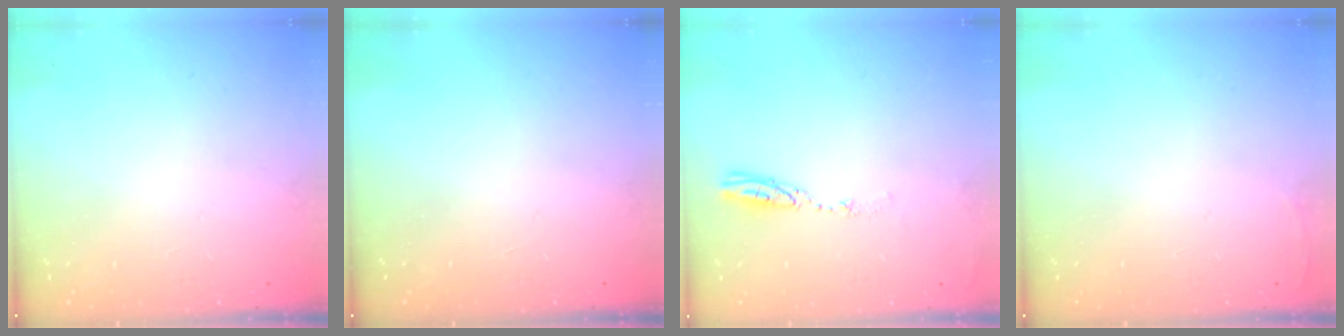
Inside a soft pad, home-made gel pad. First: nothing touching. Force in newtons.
{"total": 0.9, "press": 0.0, "slide": 0.9}
{"total": 4.0, "press": 3.9, "slide": 0.5}
{"total": 2.7, "press": 2.6, "slide": 1.0}